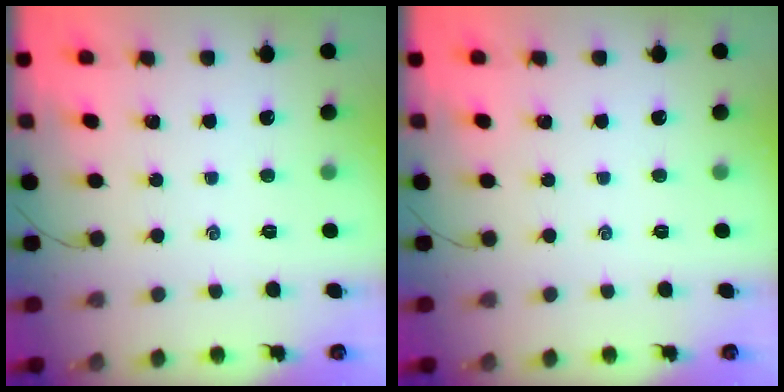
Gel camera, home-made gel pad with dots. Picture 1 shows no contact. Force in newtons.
{"total": 0.0}